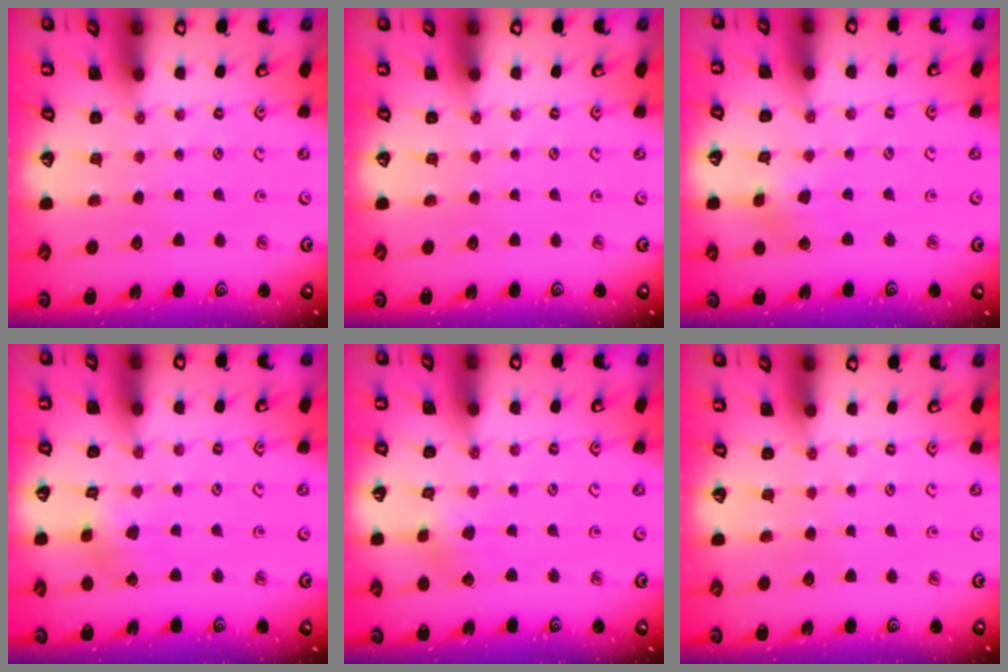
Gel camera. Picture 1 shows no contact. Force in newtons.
{"total": 0.0}
{"total": 3.0, "press": 3.0, "slide": 0.4}
{"total": 2.9, "press": 2.9, "slide": 0.3}
{"total": 2.4, "press": 2.4, "slide": 0.2}
{"total": 0.0}